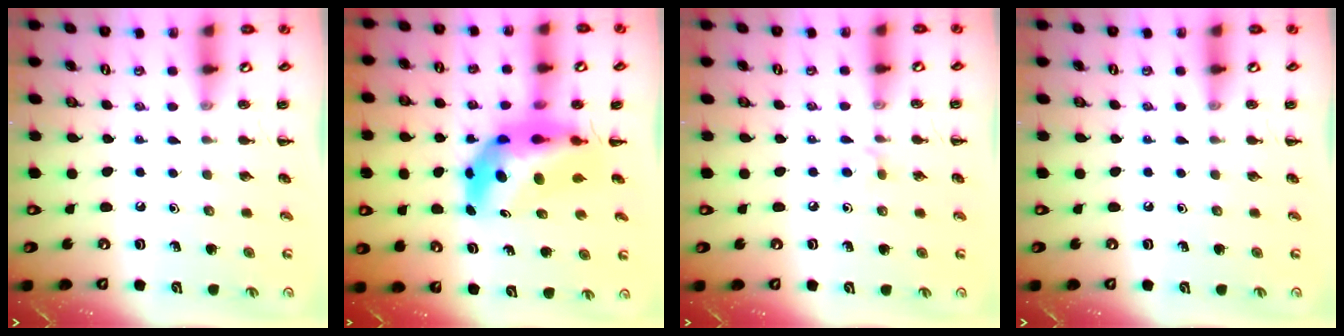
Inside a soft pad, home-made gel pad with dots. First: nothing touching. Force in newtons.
{"total": 9.9, "press": 9.4, "slide": 3.3}
{"total": 4.8, "press": 4.6, "slide": 1.5}
{"total": 0.0}